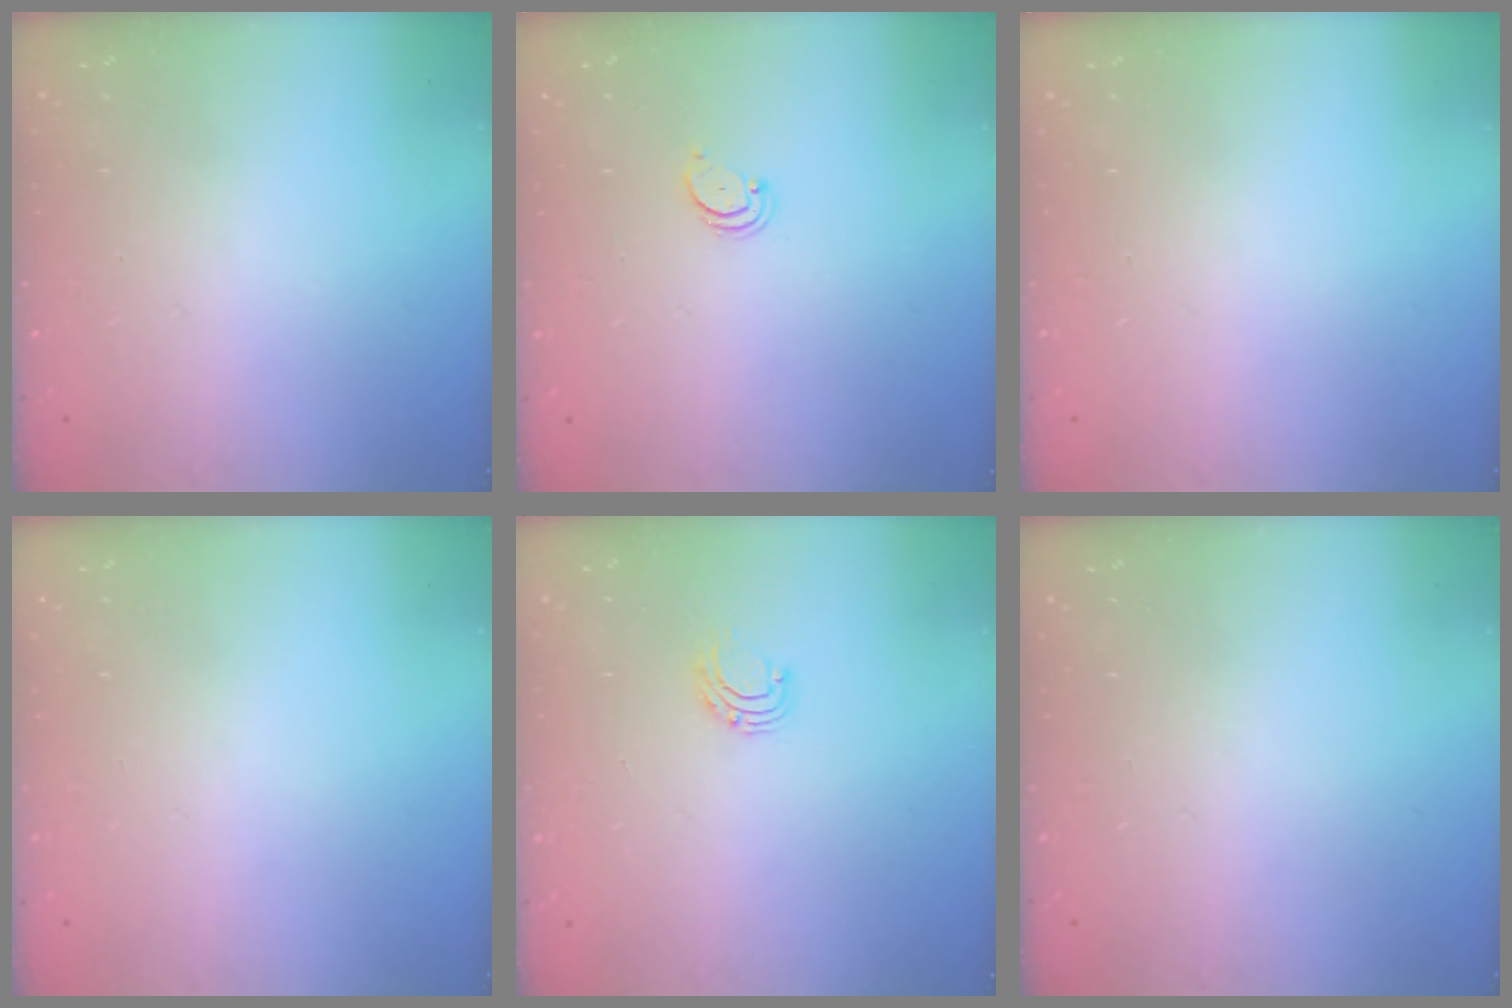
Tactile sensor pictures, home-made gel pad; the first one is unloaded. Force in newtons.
{"total": 2.0, "press": 2.0, "slide": 0.2}
{"total": 0.0}
{"total": 0.0}
{"total": 5.1, "press": 5.1, "slide": 0.4}
{"total": 0.0}